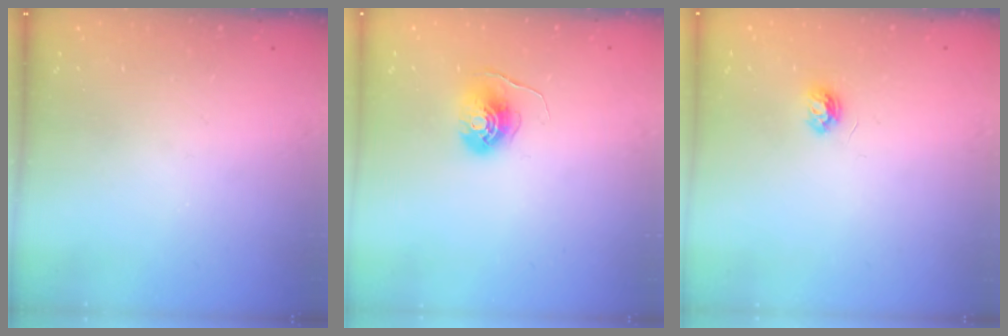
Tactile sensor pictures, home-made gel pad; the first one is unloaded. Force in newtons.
{"total": 6.7, "press": 6.7, "slide": 0.3}
{"total": 3.9, "press": 3.8, "slide": 0.5}